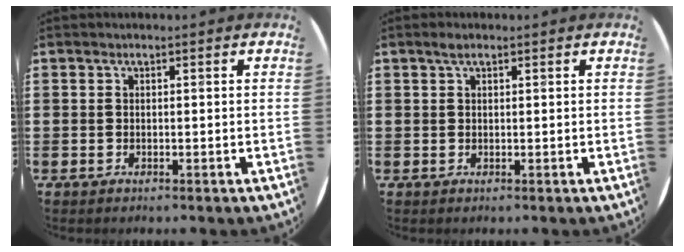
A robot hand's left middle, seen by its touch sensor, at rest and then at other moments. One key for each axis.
{"total": 1.1, "fx": 0.6, "fy": 0.5, "fz": 0.7, "tx": -0.016, "ty": 0.005, "tz": 0.010}